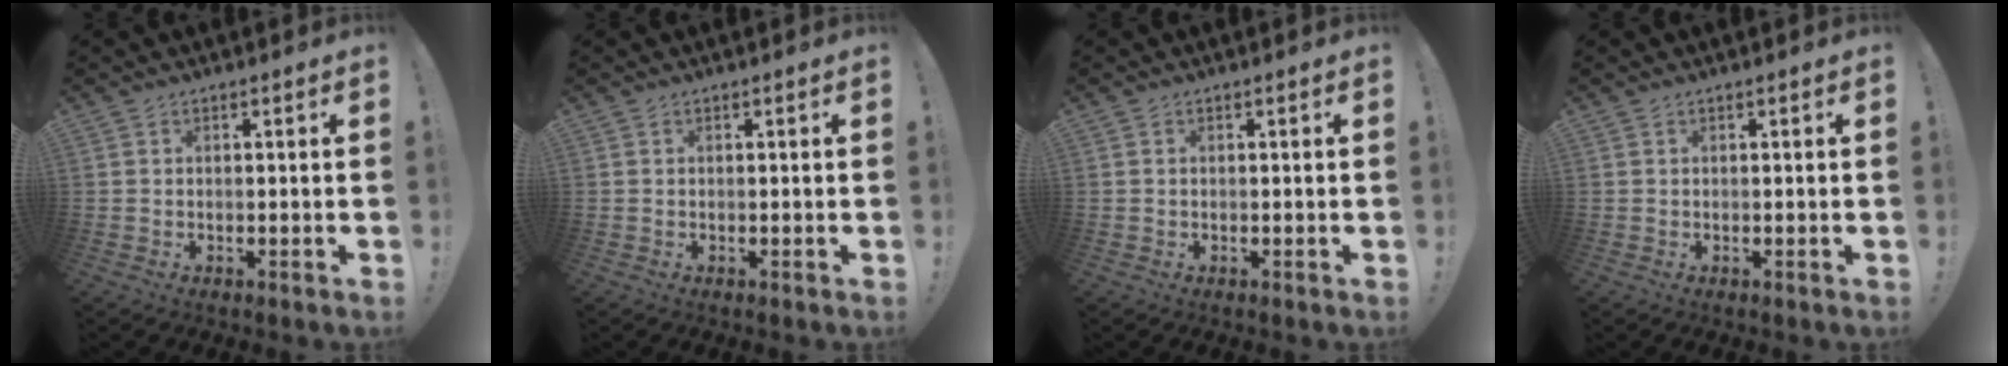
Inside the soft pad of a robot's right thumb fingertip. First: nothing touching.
{"total": 0.0}
{"total": 0.0}
{"total": 0.0}